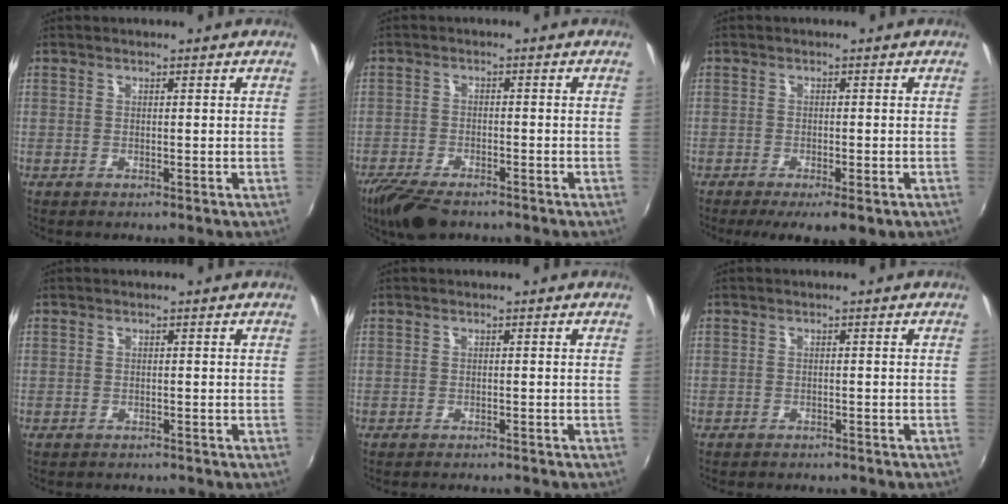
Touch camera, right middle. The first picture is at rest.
{"total": 8.7, "force": [-6.8, 2.9, 4.4], "torque": [-0.115, -0.024, -0.125]}
{"total": 6.8, "force": [-4.5, 1.6, 4.9], "torque": [-0.099, -0.027, -0.066]}
{"total": 3.0, "force": [-2.7, 1.0, 0.6], "torque": [-0.020, 0.000, -0.040]}
{"total": 6.5, "force": [-5.9, 0.7, 2.5], "torque": [-0.056, -0.012, -0.080]}
{"total": 6.7, "force": [-6.0, 1.3, 2.6], "torque": [-0.061, -0.014, -0.081]}